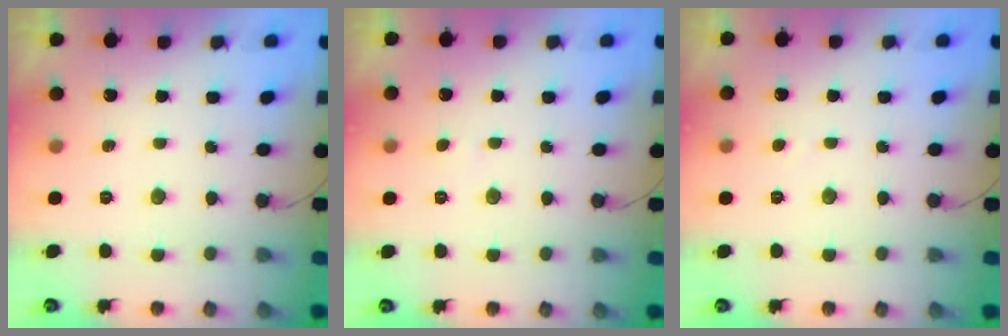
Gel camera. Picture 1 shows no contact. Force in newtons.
{"total": 2.0, "press": 2.0, "slide": 0.1}
{"total": 2.0, "press": 2.0, "slide": 0.1}